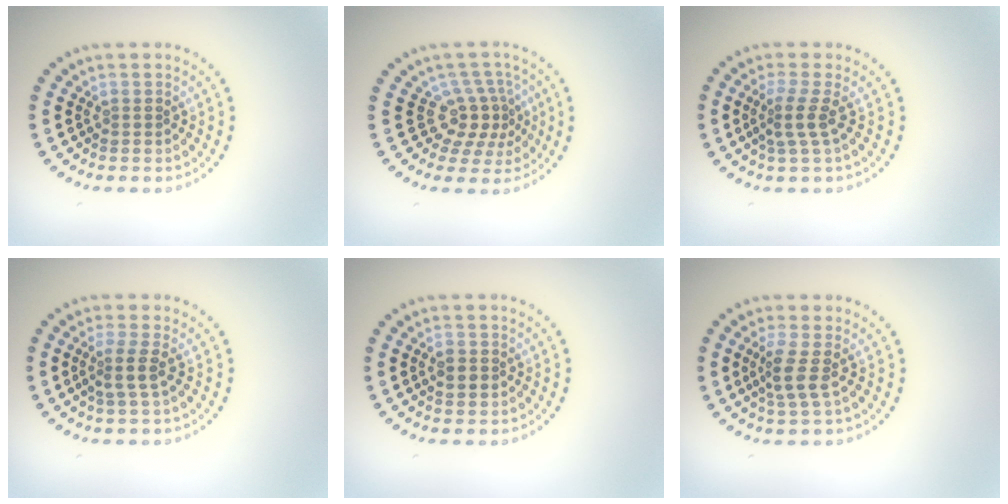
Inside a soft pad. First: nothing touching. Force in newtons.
{"total": 3.4, "press": 2.4, "slide": 2.3}
{"total": 2.3, "press": 1.6, "slide": 1.7}
{"total": 2.1, "press": 1.6, "slide": 1.4}
{"total": 1.9, "press": 1.9, "slide": 0.1}
{"total": 2.5, "press": 1.9, "slide": 1.6}